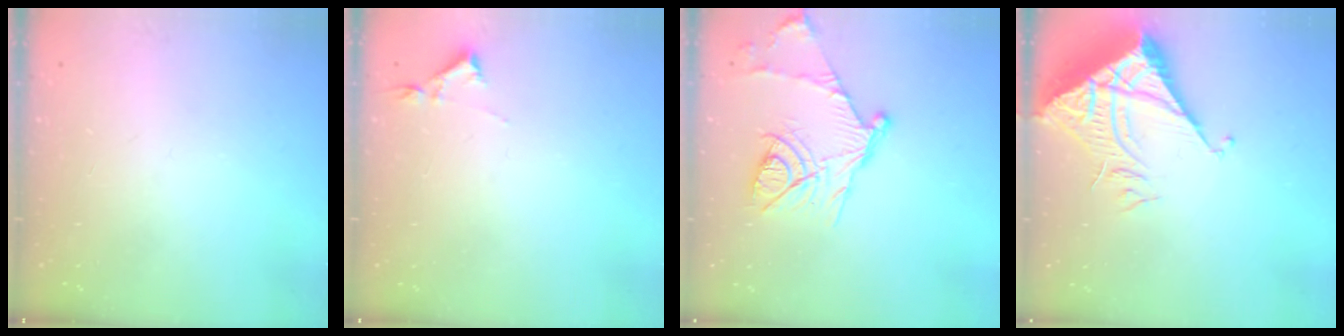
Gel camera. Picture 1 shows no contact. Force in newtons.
{"total": 2.9, "press": 2.9, "slide": 0.5}
{"total": 15.1, "press": 15.0, "slide": 1.3}
{"total": 8.4, "press": 8.4, "slide": 1.0}